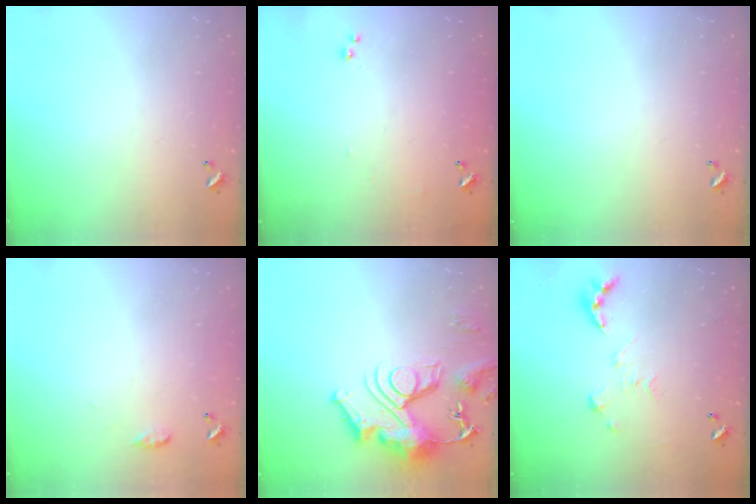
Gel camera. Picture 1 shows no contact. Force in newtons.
{"total": 5.2, "press": 5.2, "slide": 0.6}
{"total": 0.0}
{"total": 5.0, "press": 5.0, "slide": 0.7}
{"total": 16.0, "press": 15.9, "slide": 1.6}
{"total": 0.0}